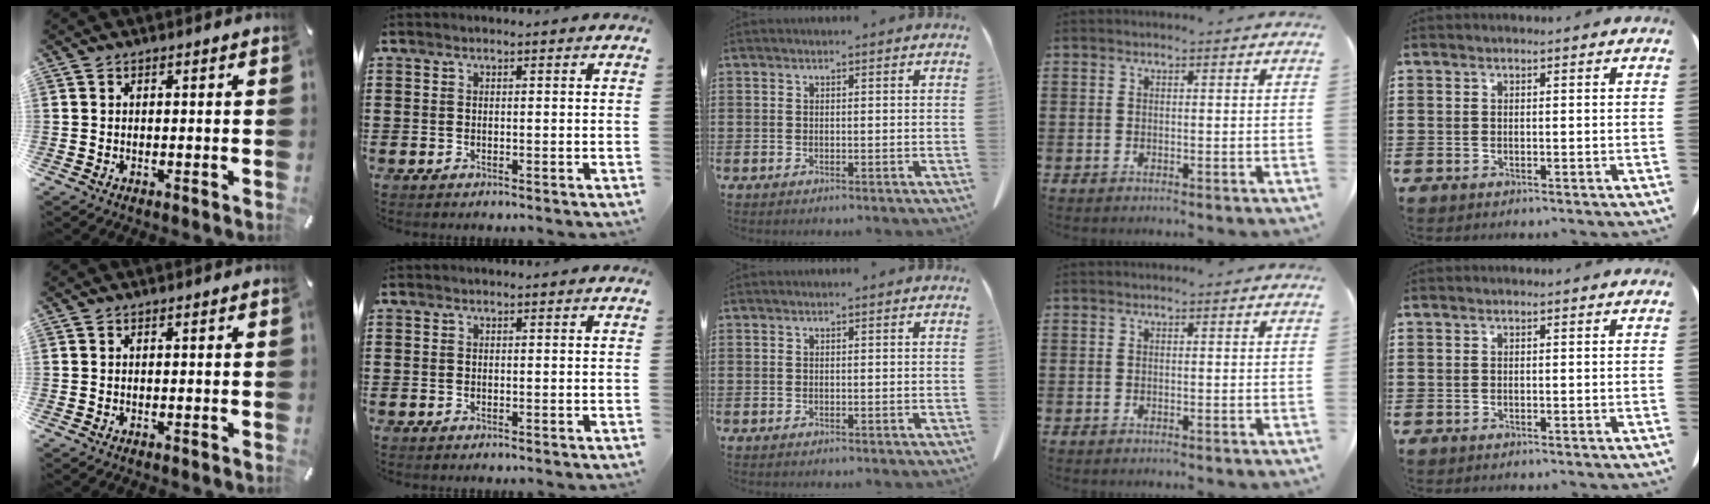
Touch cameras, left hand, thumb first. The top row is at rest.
{}